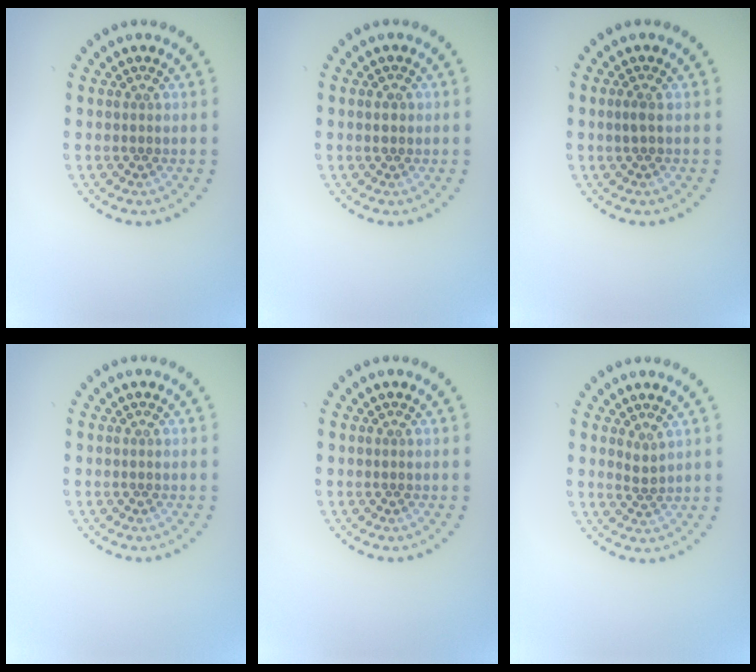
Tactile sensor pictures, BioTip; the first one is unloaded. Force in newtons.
{"total": 0.9, "press": 0.8, "slide": 0.3}
{"total": 0.8, "press": 0.7, "slide": 0.4}
{"total": 0.0}
{"total": 0.0}
{"total": 1.0, "press": 0.8, "slide": 0.5}